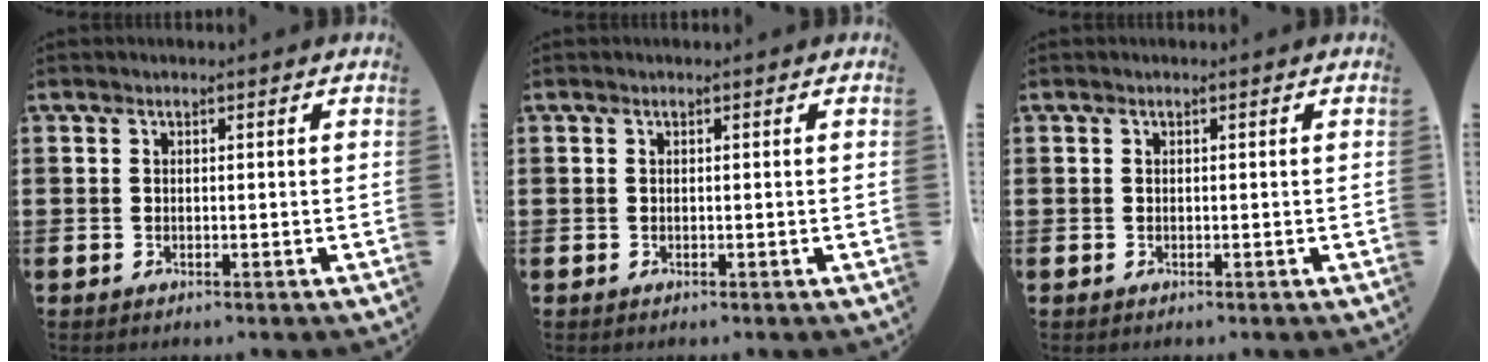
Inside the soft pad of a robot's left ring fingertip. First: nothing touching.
{"total": 0.0}
{"total": 0.0}